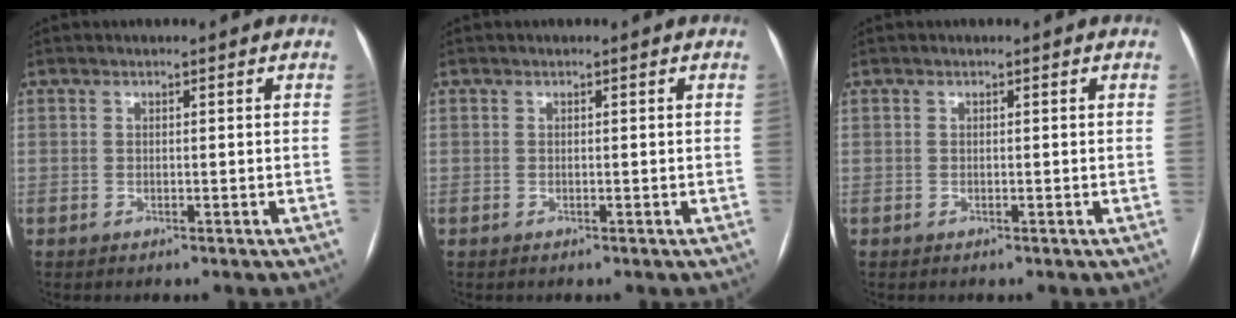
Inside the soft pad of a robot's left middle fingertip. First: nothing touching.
{"total": 0.0}
{"total": 0.0}